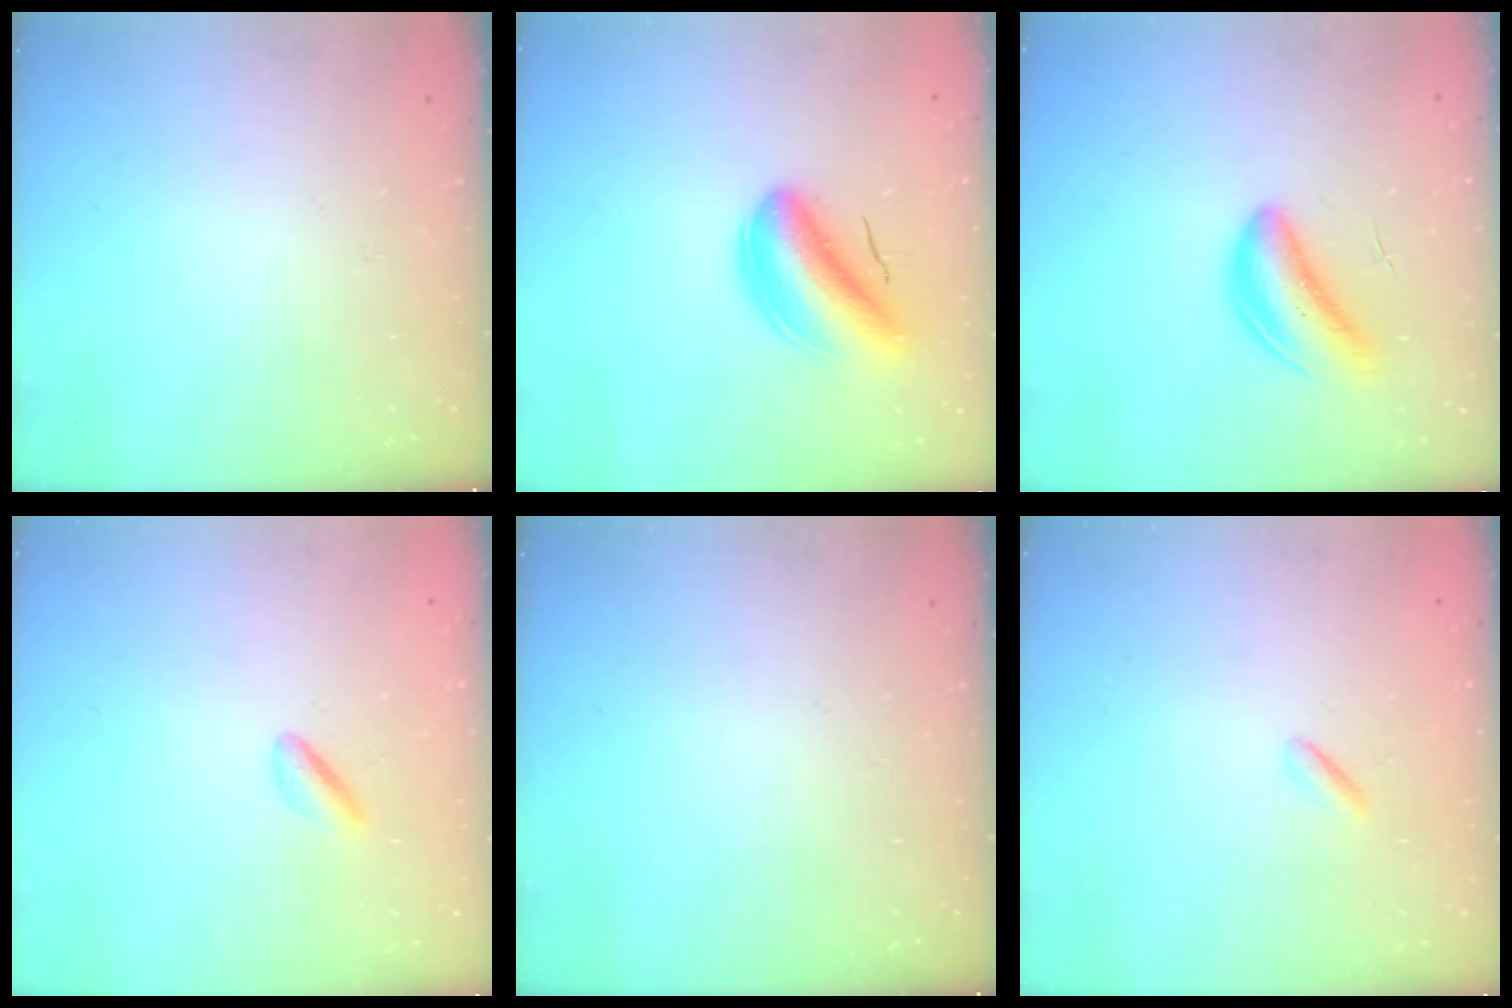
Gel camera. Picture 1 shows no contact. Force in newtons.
{"total": 8.8, "press": 8.3, "slide": 2.9}
{"total": 7.6, "press": 7.4, "slide": 2.0}
{"total": 1.8, "press": 1.6, "slide": 0.9}
{"total": 0.0}
{"total": 0.0}